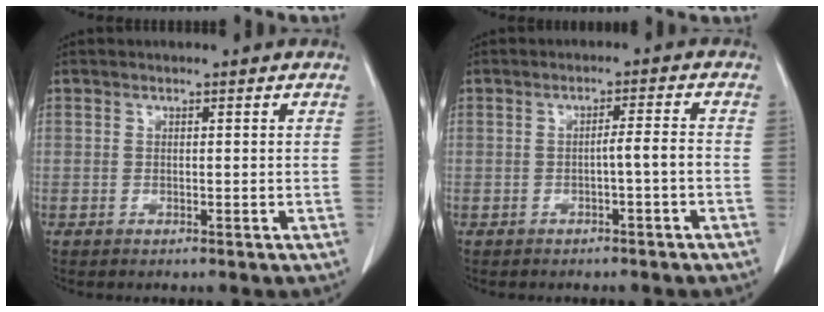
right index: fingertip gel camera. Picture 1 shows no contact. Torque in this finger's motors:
{"motor_torque": [0.07, -0.11, 0.19, 0.04]}